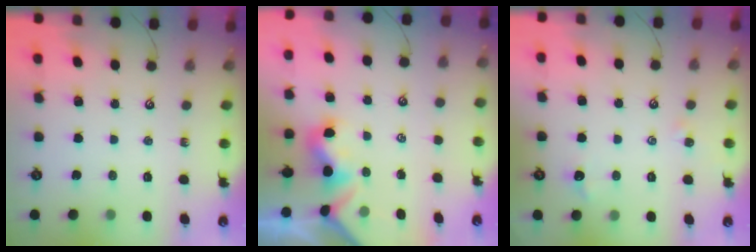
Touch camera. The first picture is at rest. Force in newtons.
{"total": 0.8, "press": 0.6, "slide": 0.5}
{"total": 1.6, "press": 1.5, "slide": 0.6}